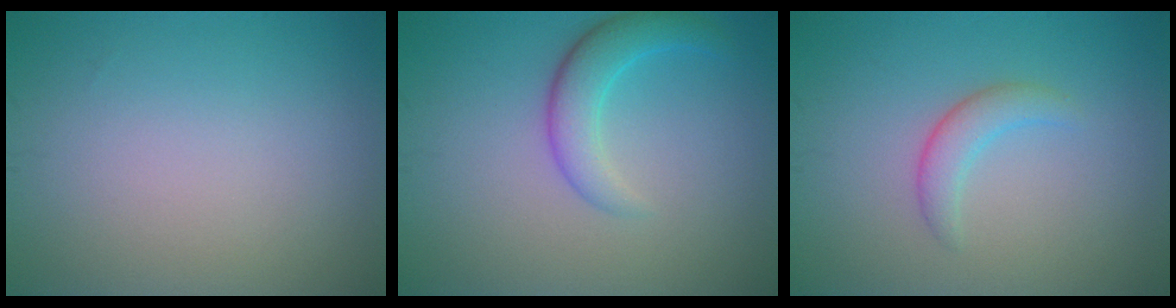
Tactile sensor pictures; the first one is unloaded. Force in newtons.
{"total": 3.4, "press": 3.4, "slide": 0.2}
{"total": 2.1, "press": 2.1, "slide": 0.2}